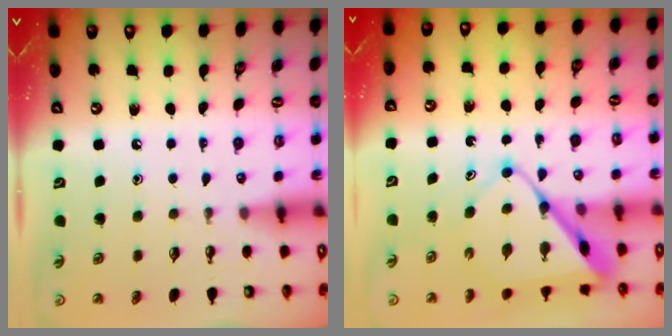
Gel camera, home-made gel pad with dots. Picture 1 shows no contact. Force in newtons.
{"total": 11.3, "press": 11.3, "slide": 1.0}